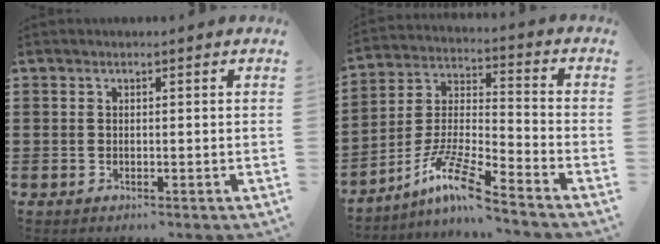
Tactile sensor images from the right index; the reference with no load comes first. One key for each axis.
{"total": 10.4, "fx": -7.9, "fy": 0.9, "fz": 6.7, "tx": -0.149, "ty": -0.002, "tz": -0.158}